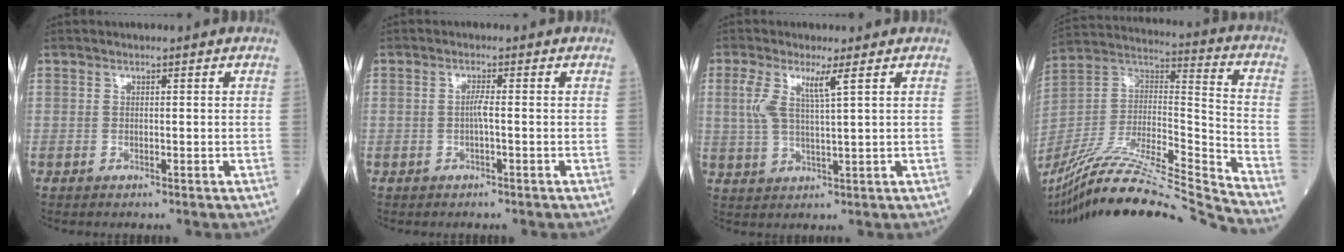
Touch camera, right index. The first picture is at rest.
{"total": 1.4, "force": [-0.3, -0.1, 1.4], "torque": [-0.026, 0.001, -0.007]}
{"total": 5.3, "force": [2.2, 0.2, 4.8], "torque": [-0.107, 0.006, 0.047]}
{"total": 28.9, "force": [-25.9, -1.2, 12.7], "torque": [-0.231, -0.034, -0.433]}